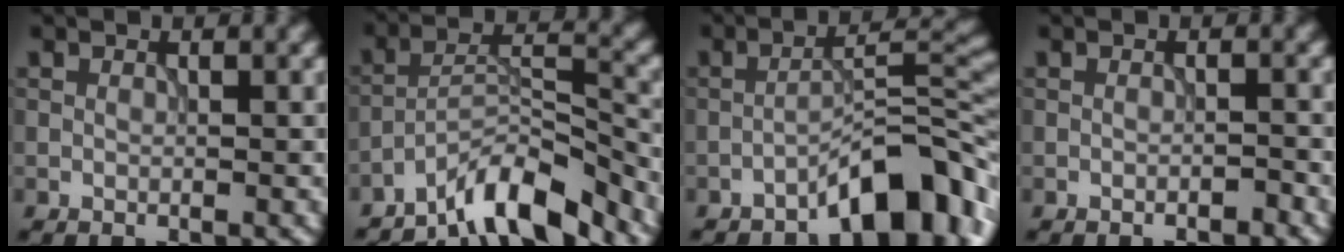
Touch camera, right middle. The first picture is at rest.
{"total": 7.3, "force": [-6.1, 1.3, 3.9], "torque": [-0.056, 0.008, -0.111]}
{"total": 7.7, "force": [-5.1, 2.0, 5.4], "torque": [-0.072, 0.020, -0.082]}
{"total": 0.9, "force": [-0.7, 0.1, 0.6], "torque": [-0.005, 0.002, -0.011]}